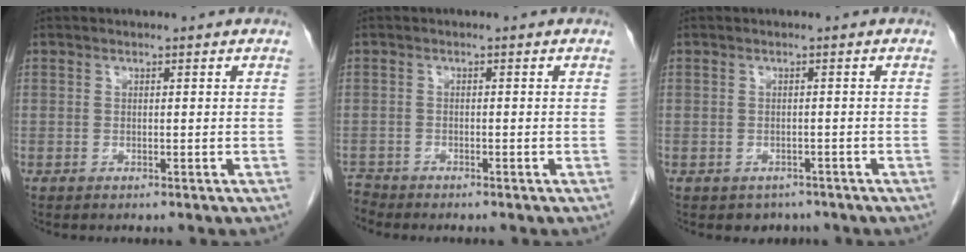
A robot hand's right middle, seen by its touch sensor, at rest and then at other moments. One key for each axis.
{"total": 1.8, "fx": -1.8, "fy": 0.0, "fz": -0.5, "tx": 0.009, "ty": -0.010, "tz": -0.034}
{"total": 2.5, "fx": -1.9, "fy": 1.6, "fz": 0.2, "tx": -0.009, "ty": 0.003, "tz": -0.025}